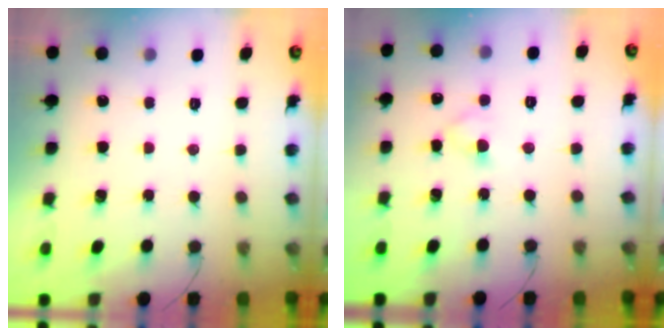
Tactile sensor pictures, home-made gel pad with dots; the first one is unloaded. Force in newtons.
{"total": 2.5, "press": 2.2, "slide": 1.1}